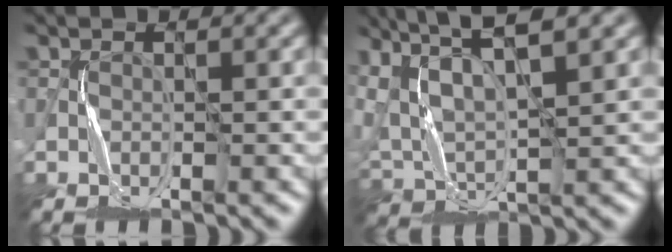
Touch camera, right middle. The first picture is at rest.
{"total": 8.7, "force": [5.8, 3.0, 5.7], "torque": [-0.135, 0.011, 0.099]}